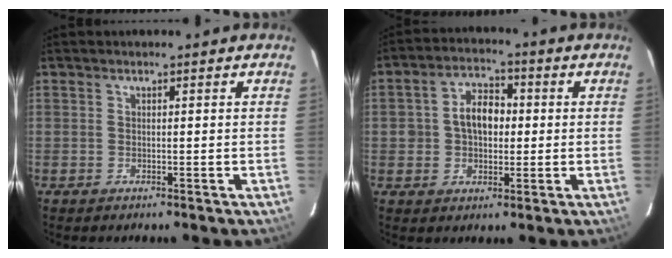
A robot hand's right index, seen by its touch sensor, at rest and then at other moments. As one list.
[{"total": 7.2, "force": [0.2, 5.2, 5.0], "torque": [-0.088, 0.023, 0.010]}]